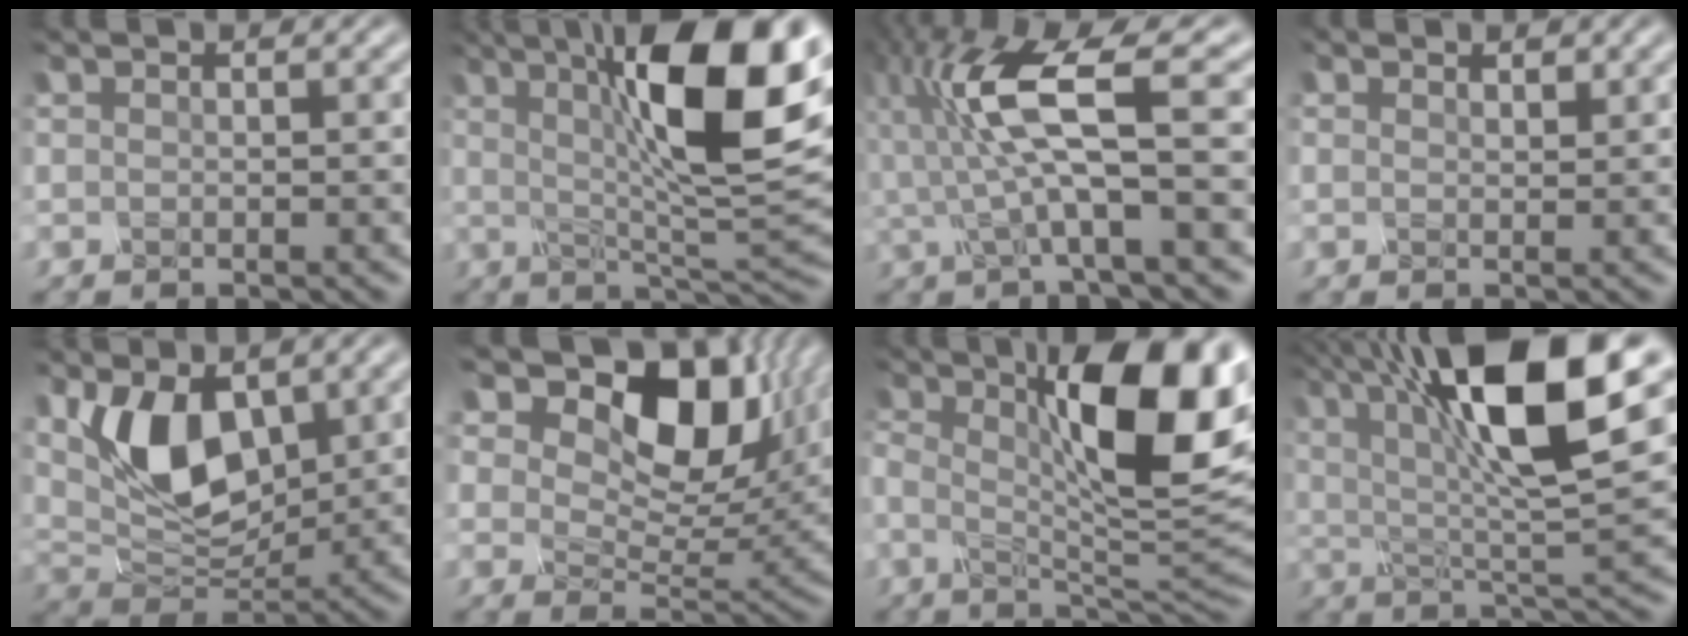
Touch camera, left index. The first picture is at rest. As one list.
[{"total": 13.9, "force": [3.5, 3.8, 12.9], "torque": [-0.188, 0.006, 0.052]}, {"total": 7.0, "force": [-0.1, 1.3, 6.9], "torque": [-0.146, 0.011, -0.003]}, {"total": 0.9, "force": [0.8, 0.5, 0.2], "torque": [-0.001, 0.001, 0.018]}, {"total": 7.1, "force": [1.8, 4.0, 5.6], "torque": [-0.106, -0.011, 0.030]}, {"total": 13.1, "force": [6.2, 7.7, 8.5], "torque": [-0.133, 0.011, 0.096]}, {"total": 11.9, "force": [2.1, 3.0, 11.4], "torque": [-0.165, 0.004, 0.030]}, {"total": 13.3, "force": [5.3, 3.9, 11.5], "torque": [-0.198, 0.012, 0.084]}]